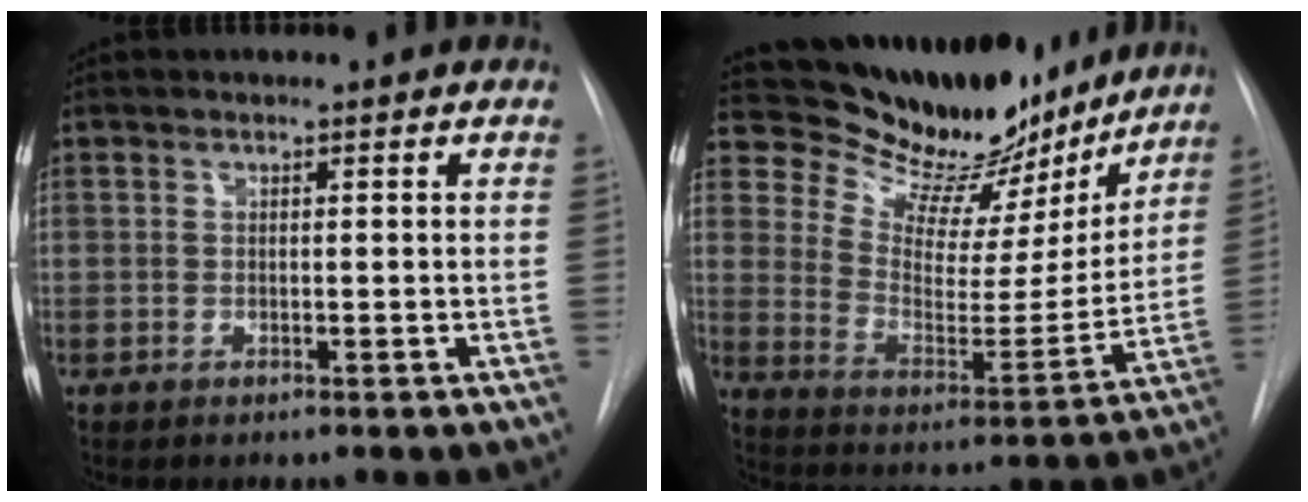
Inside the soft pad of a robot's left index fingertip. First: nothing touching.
{"total": 20.5, "force": [18.4, 6.5, 6.1], "torque": [-0.090, -0.031, 0.267]}